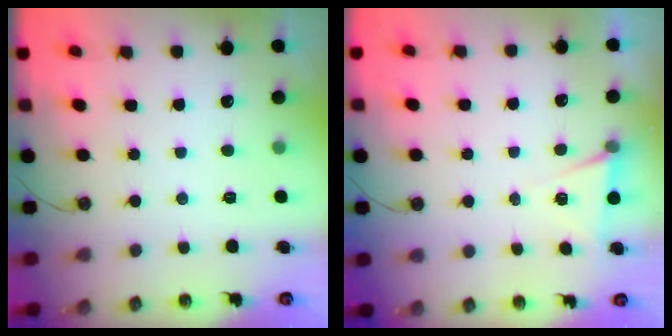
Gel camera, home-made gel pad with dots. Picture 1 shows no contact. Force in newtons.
{"total": 5.4, "press": 2.9, "slide": 4.5}